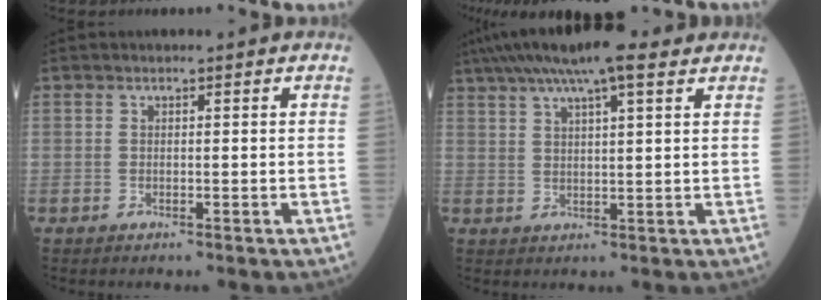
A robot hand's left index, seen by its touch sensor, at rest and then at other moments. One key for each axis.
{"total": 11.7, "fx": 8.3, "fy": 1.8, "fz": 8.0, "tx": -0.138, "ty": 0.042, "tz": 0.135}